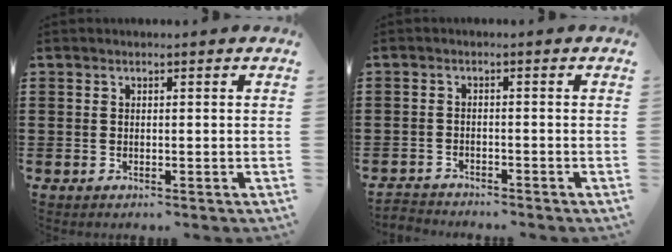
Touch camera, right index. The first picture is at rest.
{"total": 2.1, "force": [-2.1, 0.2, -0.2], "torque": [-0.002, 0.000, -0.047]}